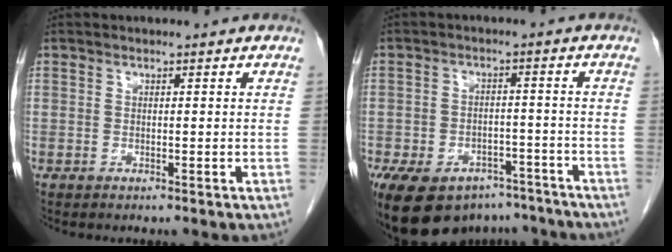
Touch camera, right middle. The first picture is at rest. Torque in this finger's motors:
{"motor_torque": [1.16, -0.96, 0.77, 0.21]}